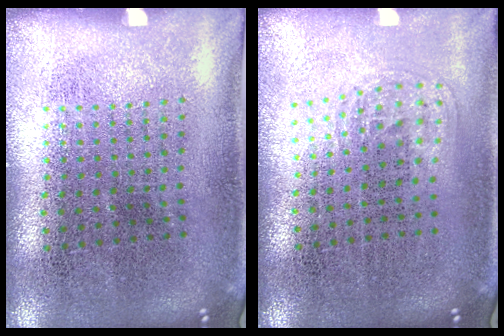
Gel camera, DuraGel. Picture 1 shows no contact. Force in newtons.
{"total": 1.0, "press": 0.7, "slide": 0.7}